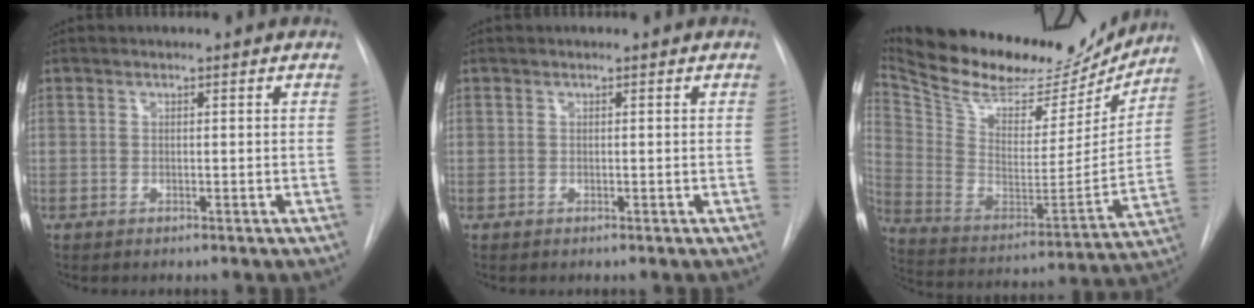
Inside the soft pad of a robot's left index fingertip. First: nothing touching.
{"total": 0.0}
{"total": 27.0, "force": [23.3, 9.4, 9.8], "torque": [-0.194, -0.018, 0.351]}